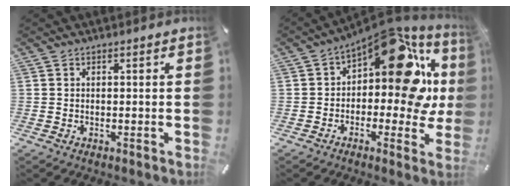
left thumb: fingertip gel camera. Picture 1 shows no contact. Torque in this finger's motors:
{"motor_torque": [2.18, 2.82, 1.61, -1.15, 0.44]}